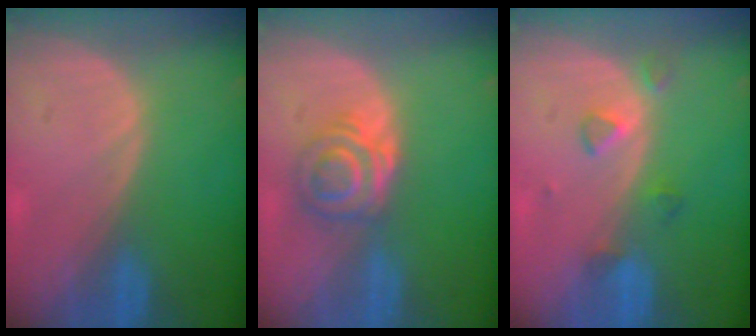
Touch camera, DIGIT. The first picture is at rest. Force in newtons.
{"total": 5.4, "press": 5.1, "slide": 1.6}
{"total": 3.2, "press": 3.1, "slide": 0.8}